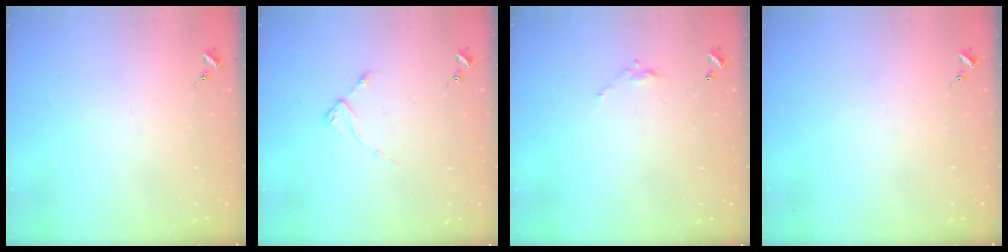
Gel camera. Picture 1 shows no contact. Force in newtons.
{"total": 2.7, "press": 2.7, "slide": 0.3}
{"total": 4.8, "press": 4.8, "slide": 0.3}
{"total": 0.0}